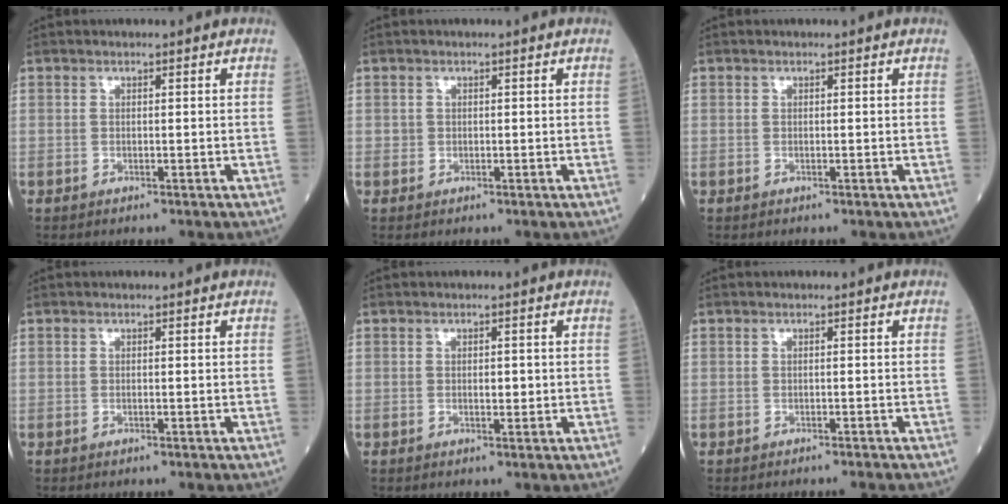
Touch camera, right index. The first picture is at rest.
{"total": 0.6, "force": [0.0, 0.6, 0.0], "torque": [0.005, 0.004, -0.002]}
{"total": 0.0}
{"total": 0.0}
{"total": 1.3, "force": [0.0, 0.6, 1.1], "torque": [-0.012, 0.000, 0.002]}
{"total": 2.7, "force": [-2.5, -0.4, 0.9], "torque": [-0.007, 0.001, -0.033]}